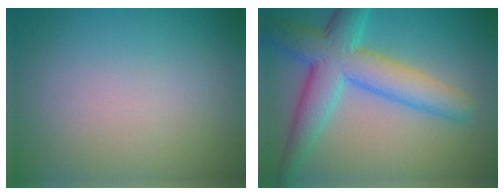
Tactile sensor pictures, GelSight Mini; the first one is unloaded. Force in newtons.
{"total": 7.4, "press": 7.4, "slide": 0.3}